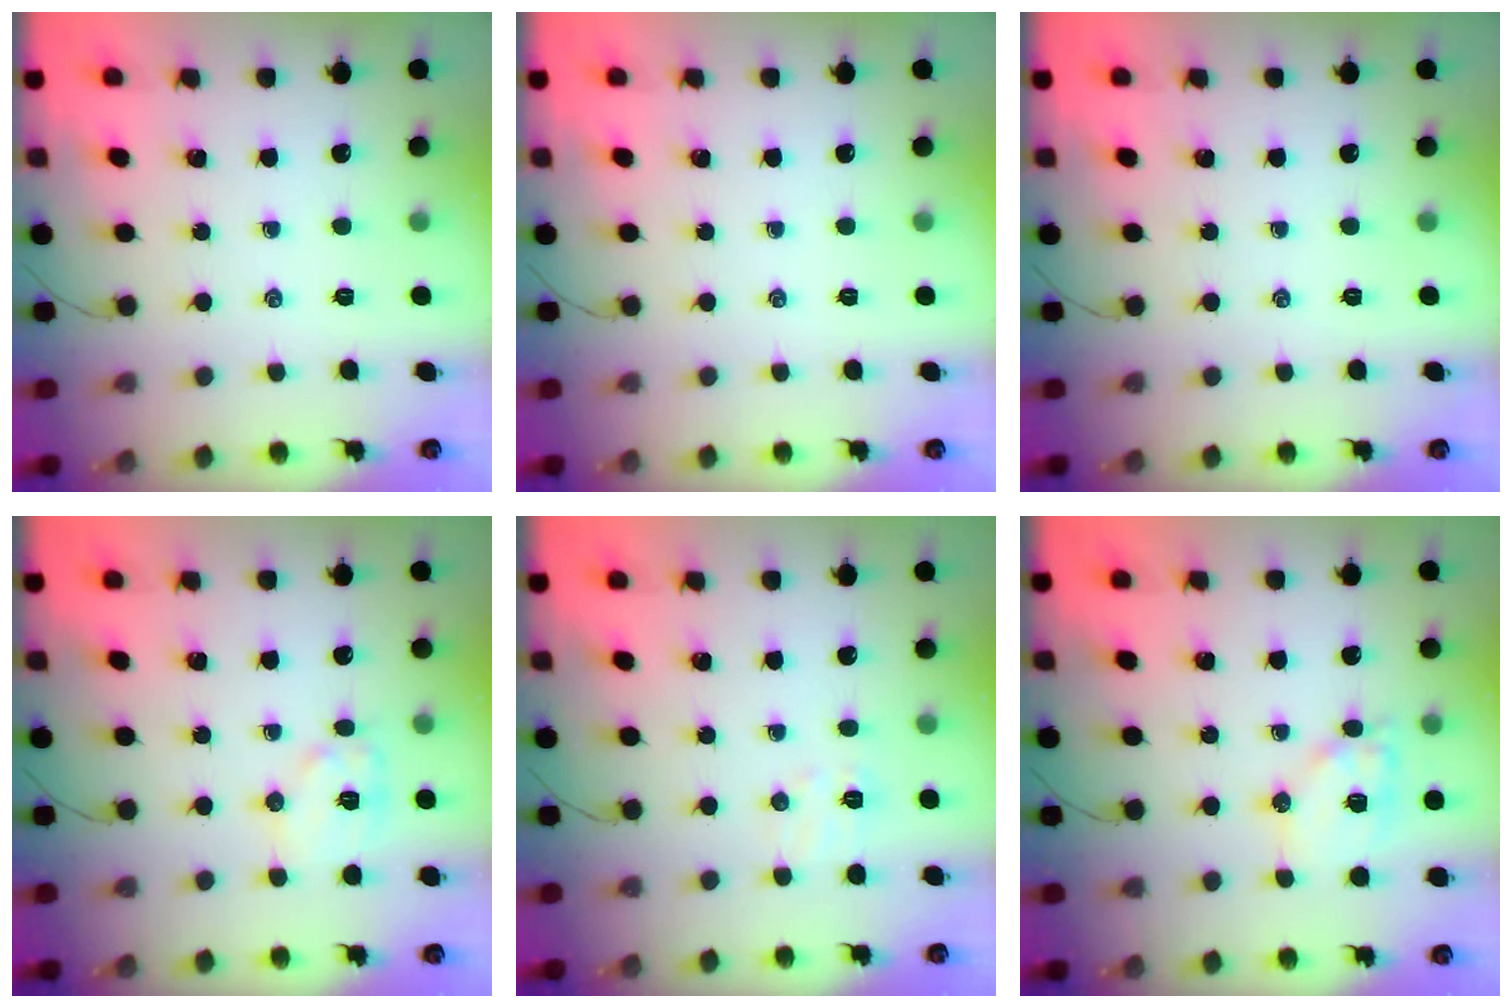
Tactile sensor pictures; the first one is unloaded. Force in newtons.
{"total": 0.0}
{"total": 0.0}
{"total": 8.4, "press": 8.4, "slide": 0.1}
{"total": 4.9, "press": 4.7, "slide": 1.3}
{"total": 12.9, "press": 12.8, "slide": 1.8}